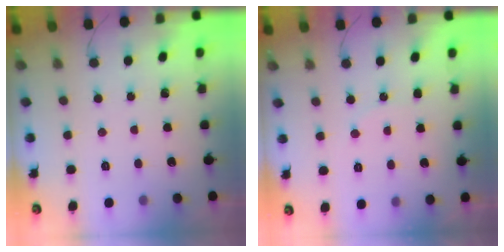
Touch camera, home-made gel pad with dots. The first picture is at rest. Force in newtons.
{"total": 5.3, "press": 5.3, "slide": 0.6}